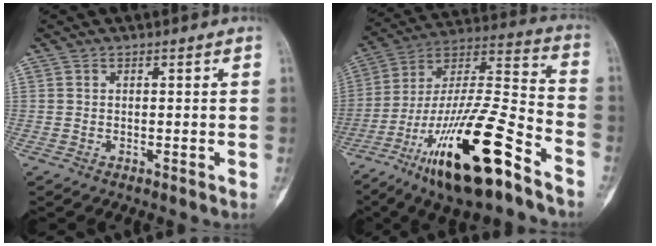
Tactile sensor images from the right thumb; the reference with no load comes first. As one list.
[{"total": 25.3, "force": [-14.2, 5.9, 20.1], "torque": [-0.377, 0.066, -0.247]}]